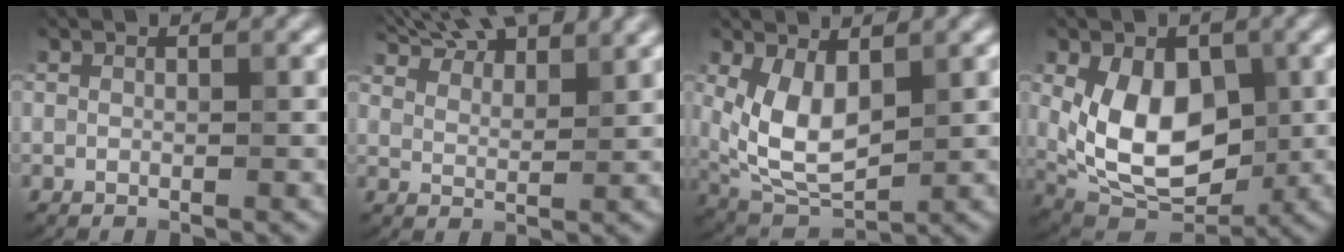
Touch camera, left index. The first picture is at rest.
{"total": 9.4, "force": [7.9, 2.7, 4.4], "torque": [-0.069, 0.019, 0.105]}
{"total": 5.8, "force": [1.3, 3.1, 4.7], "torque": [-0.105, -0.009, 0.033]}
{"total": 8.8, "force": [0.4, 5.7, 6.8], "torque": [-0.119, -0.011, 0.008]}